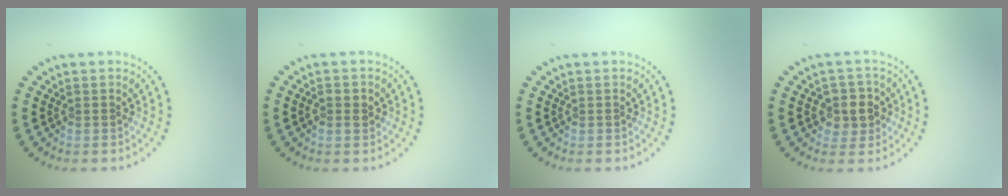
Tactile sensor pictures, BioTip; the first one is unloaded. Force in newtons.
{"total": 1.5, "press": 1.5, "slide": 0.3}
{"total": 0.0}
{"total": 2.7, "press": 2.5, "slide": 1.0}